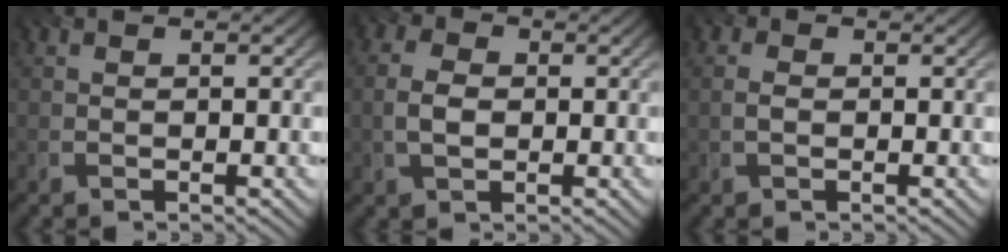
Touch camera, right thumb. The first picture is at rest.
{"total": 3.9, "force": [-0.8, 2.6, 2.8], "torque": [-0.064, 0.001, -0.027]}
{"total": 2.2, "force": [-0.1, 1.5, 1.6], "torque": [-0.038, 0.002, -0.014]}